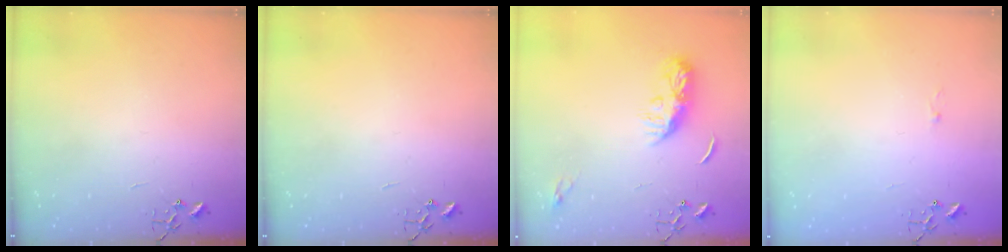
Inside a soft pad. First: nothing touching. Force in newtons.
{"total": 0.0}
{"total": 8.4, "press": 8.4, "slide": 0.4}
{"total": 2.6, "press": 2.6, "slide": 0.4}